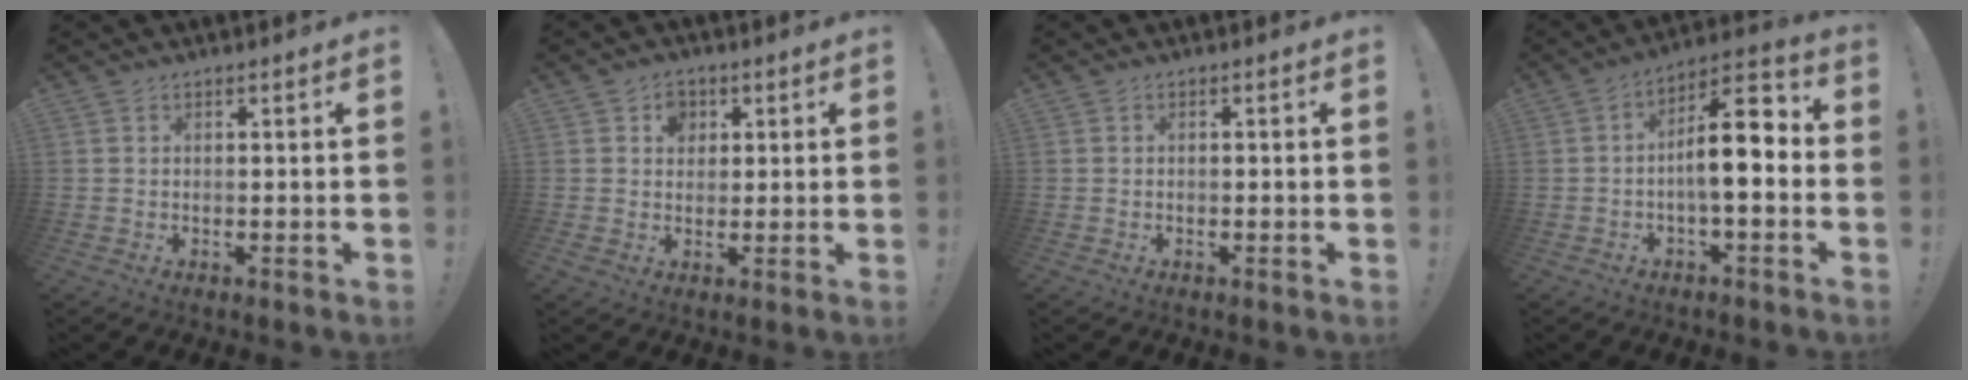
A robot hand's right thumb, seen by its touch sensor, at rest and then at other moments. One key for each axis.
{"total": 5.7, "fx": 2.0, "fy": 4.9, "fz": 2.3, "tx": -0.025, "ty": -0.003, "tz": 0.034}
{"total": 0.6, "fx": -0.5, "fy": 0.0, "fz": 0.3, "tx": -0.007, "ty": 0.001, "tz": -0.009}
{"total": 12.6, "fx": -0.8, "fy": 4.3, "fz": 11.8, "tx": -0.185, "ty": 0.007, "tz": -0.016}